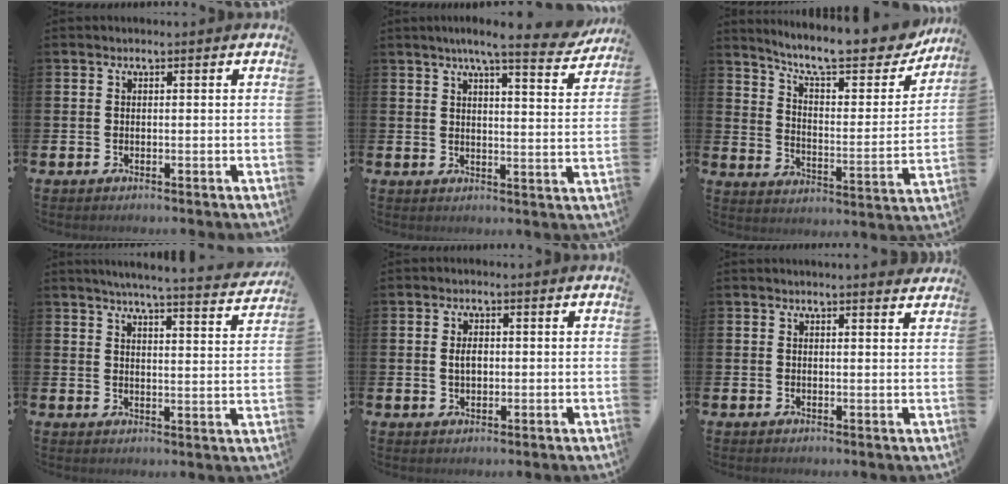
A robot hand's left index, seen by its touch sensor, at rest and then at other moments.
{"total": 6.8, "force": [6.1, 0.3, 3.1], "torque": [-0.058, -0.031, 0.101]}
{"total": 10.5, "force": [9.1, 2.3, 4.8], "torque": [-0.109, -0.066, 0.151]}
{"total": 5.3, "force": [5.1, -0.5, 1.5], "torque": [-0.030, -0.041, 0.082]}
{"total": 2.2, "force": [0.2, 1.4, 1.6], "torque": [-0.016, 0.001, -0.001]}
{"total": 1.8, "force": [1.8, -0.1, 0.0], "torque": [0.006, -0.012, 0.032]}